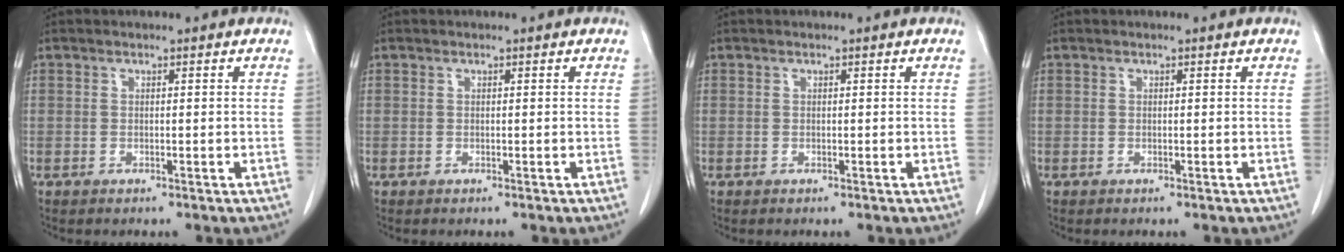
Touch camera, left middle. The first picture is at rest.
{"total": 0.0}
{"total": 0.0}
{"total": 0.0}